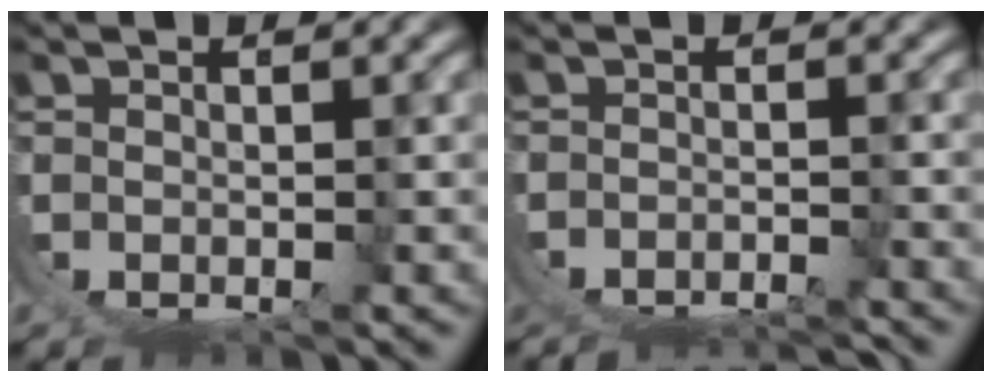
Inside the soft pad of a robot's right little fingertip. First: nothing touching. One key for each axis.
{"total": 6.4, "fx": -5.5, "fy": 2.5, "fz": 2.1, "tx": -0.041, "ty": -0.025, "tz": -0.076}